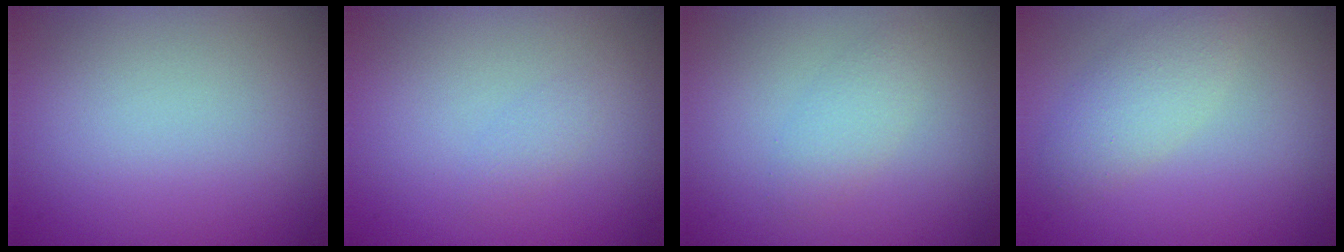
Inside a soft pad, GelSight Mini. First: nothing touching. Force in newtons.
{"total": 0.9, "press": 0.9, "slide": 0.0}
{"total": 1.8, "press": 1.8, "slide": 0.0}
{"total": 2.8, "press": 2.8, "slide": 0.1}